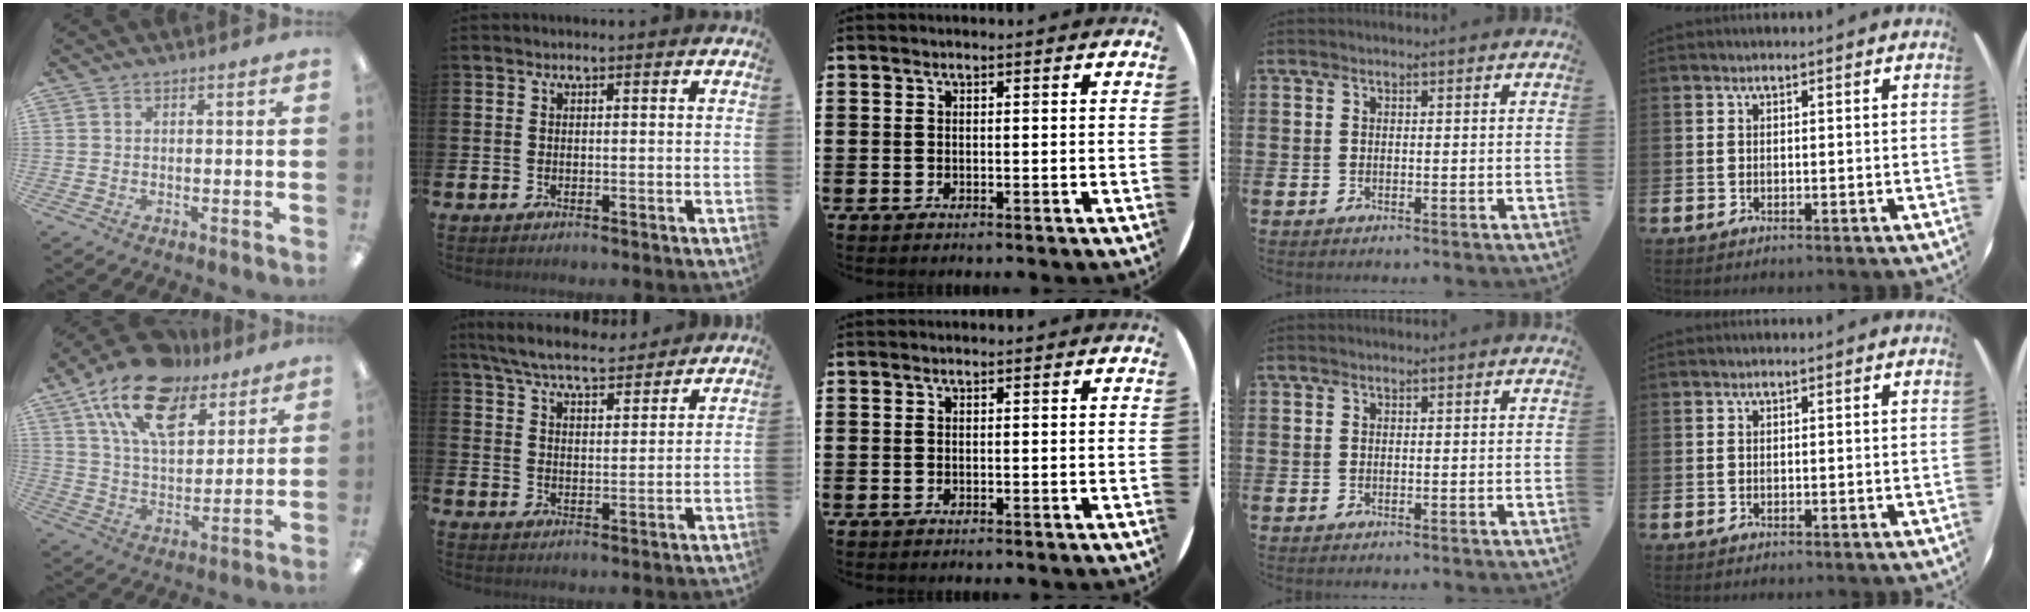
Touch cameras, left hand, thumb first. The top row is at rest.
{"thumb": {"total": 18.5, "force": [12.1, 9.4, 10.5], "torque": [-0.194, -0.053, 0.219]}, "index": {"total": 7.1, "force": [6.7, 1.1, 2.0], "torque": [-0.057, -0.033, 0.120]}}